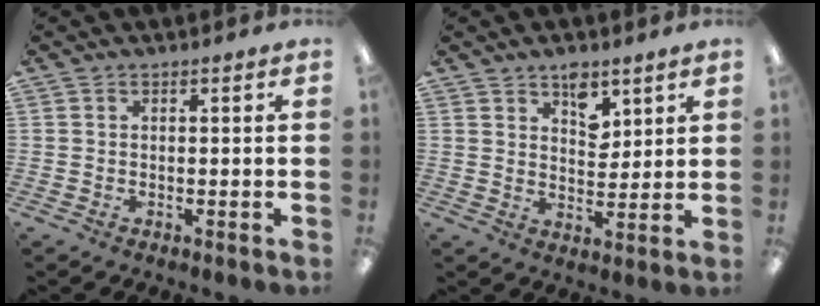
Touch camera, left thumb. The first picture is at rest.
{"total": 6.4, "force": [4.6, 3.4, 2.9], "torque": [-0.022, -0.030, 0.076]}